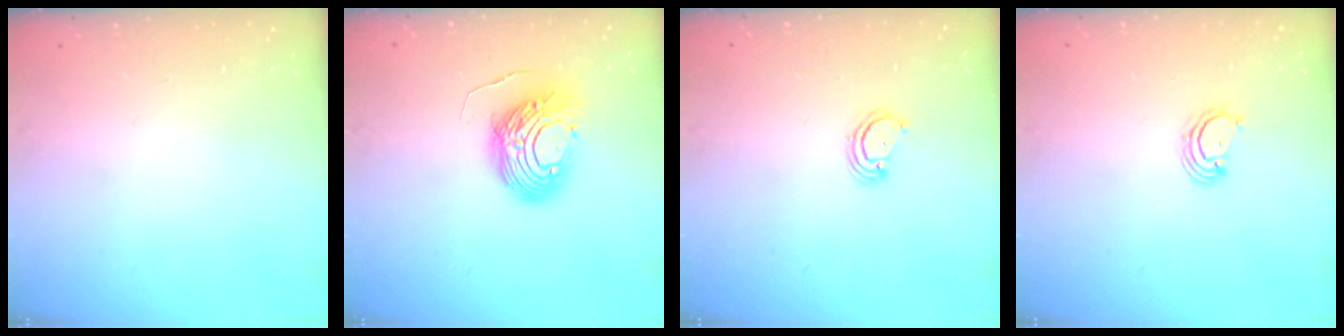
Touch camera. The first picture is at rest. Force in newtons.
{"total": 12.7, "press": 12.6, "slide": 1.3}
{"total": 2.6, "press": 2.6, "slide": 0.2}
{"total": 2.6, "press": 2.6, "slide": 0.3}